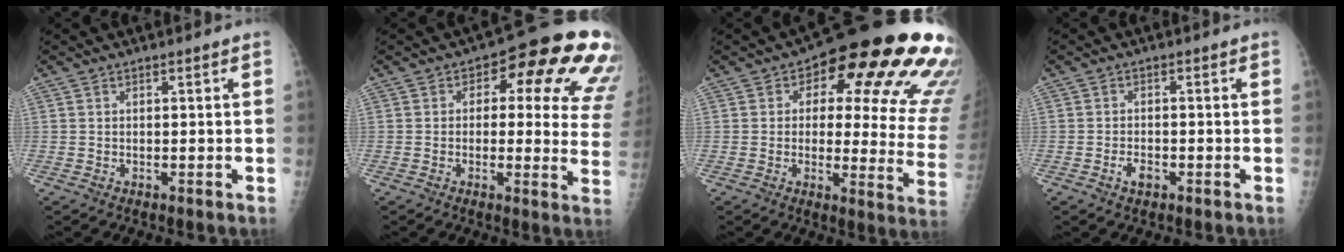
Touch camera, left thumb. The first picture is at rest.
{"total": 18.3, "force": [7.2, 8.8, 14.4], "torque": [-0.119, -0.005, 0.071]}
{"total": 24.0, "force": [10.9, 9.9, 18.9], "torque": [-0.186, -0.025, 0.128]}
{"total": 2.4, "force": [-1.2, 1.4, 1.4], "torque": [-0.021, 0.004, -0.020]}